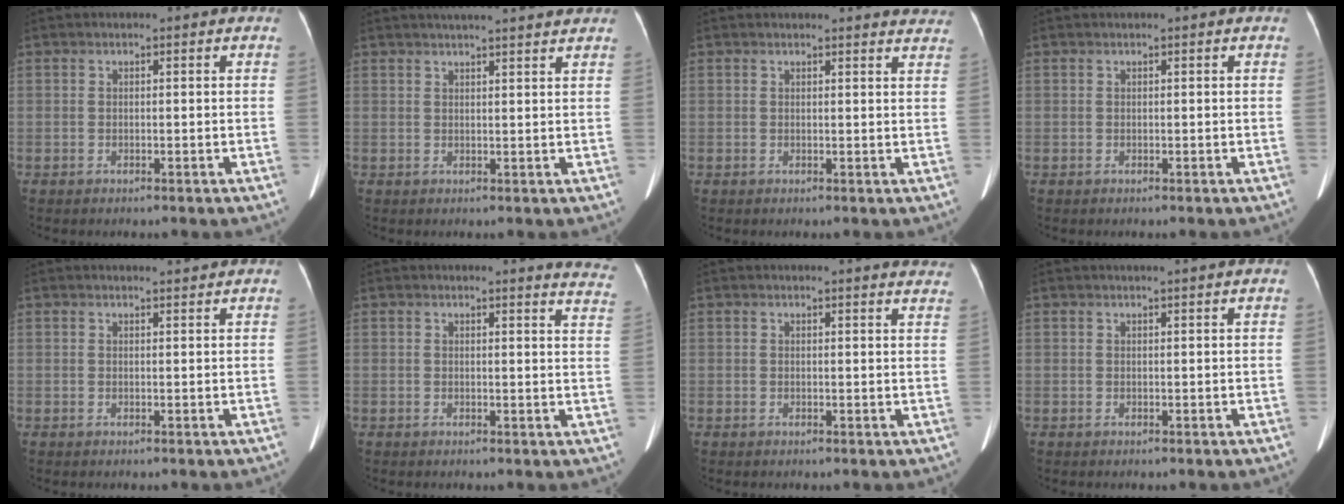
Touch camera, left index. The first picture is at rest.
{"total": 9.9, "force": [8.8, 0.3, 4.5], "torque": [-0.062, 0.023, 0.102]}
{"total": 8.1, "force": [7.9, 1.2, 1.2], "torque": [0.010, -0.006, 0.059]}
{"total": 0.0}
{"total": 1.3, "force": [1.3, -0.2, 0.1], "torque": [-0.003, -0.001, 0.023]}
{"total": 7.2, "force": [7.1, -0.1, 1.1], "torque": [0.004, -0.063, 0.043]}
{"total": 8.6, "force": [8.3, 0.6, 2.2], "torque": [-0.011, -0.018, 0.066]}
{"total": 1.9, "force": [1.5, -0.5, 1.0], "torque": [-0.011, 0.009, 0.028]}